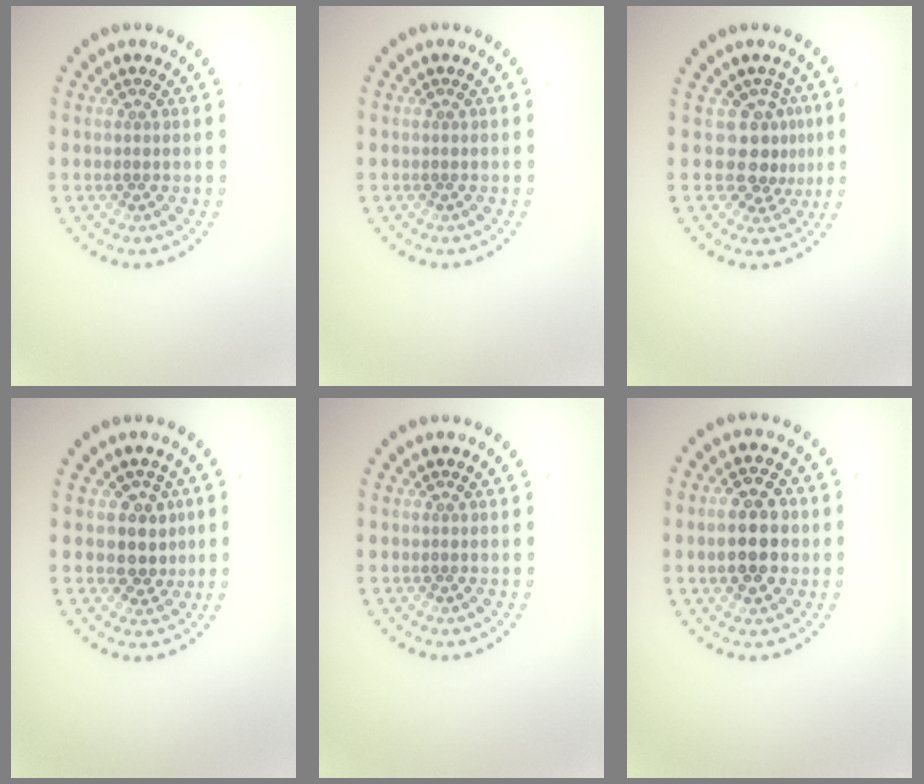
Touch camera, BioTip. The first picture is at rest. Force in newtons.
{"total": 0.0}
{"total": 3.2, "press": 2.3, "slide": 2.2}
{"total": 2.5, "press": 2.1, "slide": 1.3}
{"total": 0.0}
{"total": 5.2, "press": 5.2, "slide": 0.4}